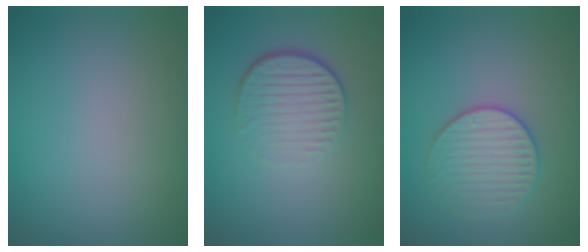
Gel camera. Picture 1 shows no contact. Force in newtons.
{"total": 4.3, "press": 2.9, "slide": 3.2}
{"total": 3.1, "press": 3.1, "slide": 0.5}